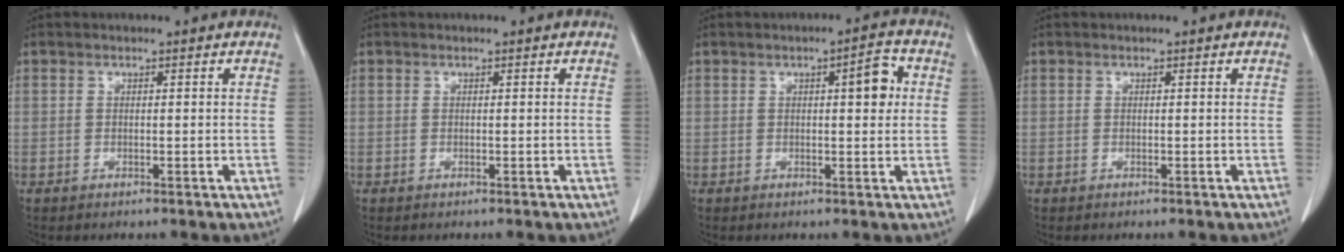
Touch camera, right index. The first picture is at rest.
{"total": 0.0}
{"total": 4.5, "force": [1.0, 1.2, 4.2], "torque": [-0.055, 0.006, 0.010]}
{"total": 0.0}